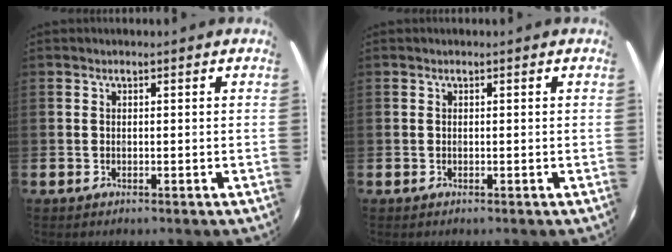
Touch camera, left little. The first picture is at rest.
{"total": 0.0}